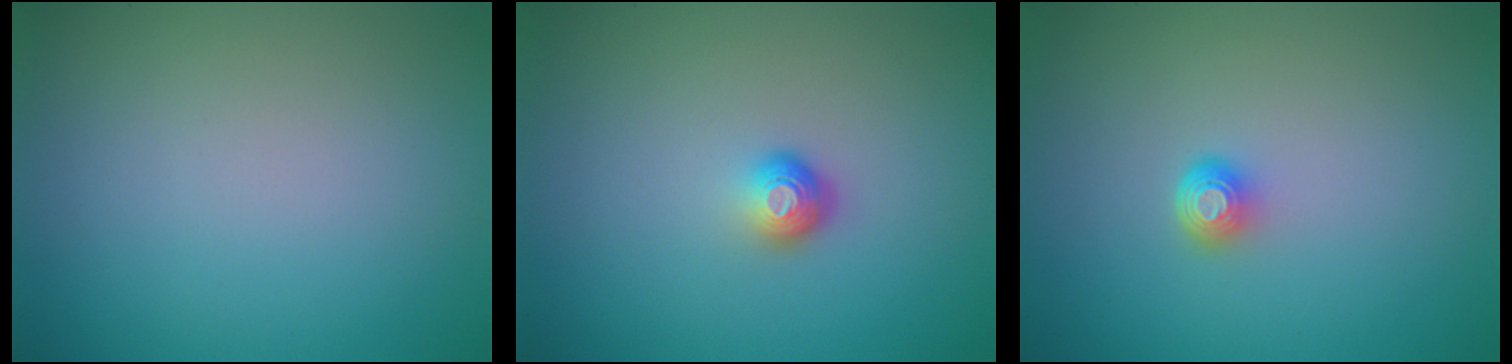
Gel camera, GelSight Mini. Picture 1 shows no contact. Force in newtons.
{"total": 1.8, "press": 1.2, "slide": 1.3}
{"total": 1.6, "press": 1.2, "slide": 1.0}